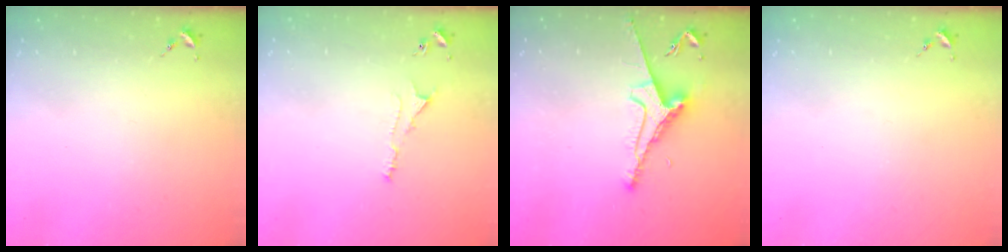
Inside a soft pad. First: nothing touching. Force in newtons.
{"total": 5.5, "press": 5.4, "slide": 0.7}
{"total": 8.0, "press": 7.9, "slide": 1.2}
{"total": 0.0}